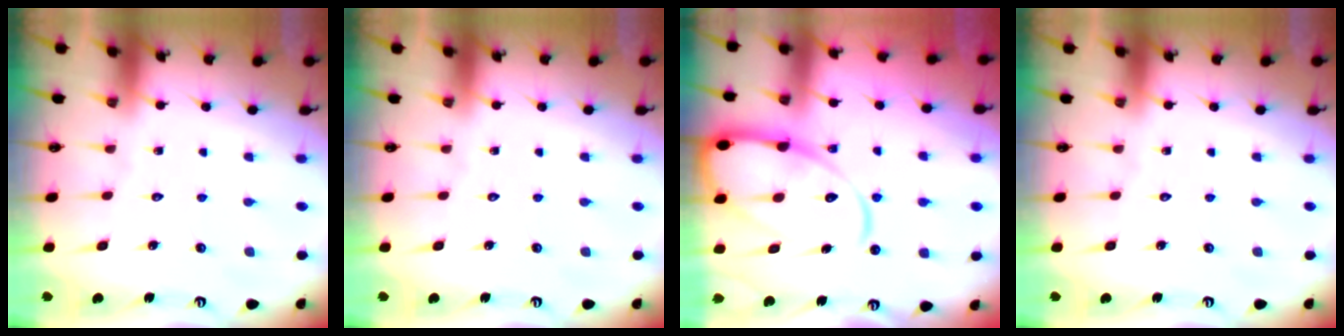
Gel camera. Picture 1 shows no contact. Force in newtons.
{"total": 0.0}
{"total": 14.8, "press": 14.7, "slide": 1.5}
{"total": 0.0}